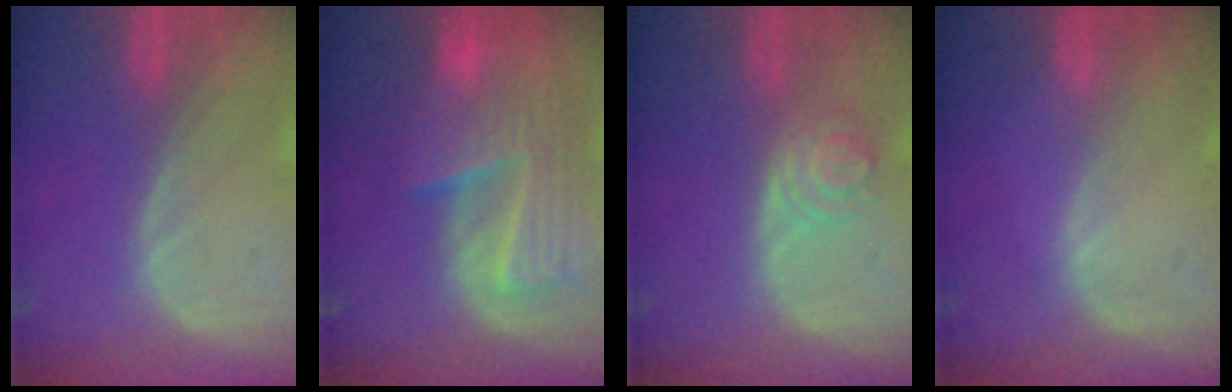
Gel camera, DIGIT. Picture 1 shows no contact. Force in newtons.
{"total": 9.9, "press": 8.5, "slide": 5.0}
{"total": 3.9, "press": 3.7, "slide": 1.1}
{"total": 0.0}